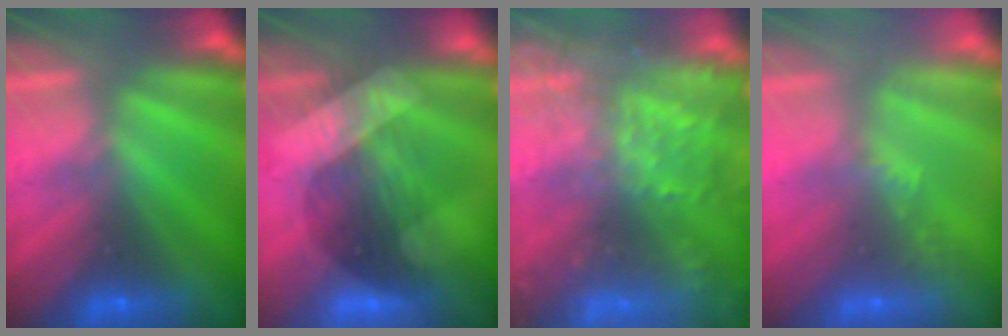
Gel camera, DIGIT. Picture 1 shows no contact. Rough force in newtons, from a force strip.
{"total": 3.2}
{"total": 6.0}
{"total": 2.2}